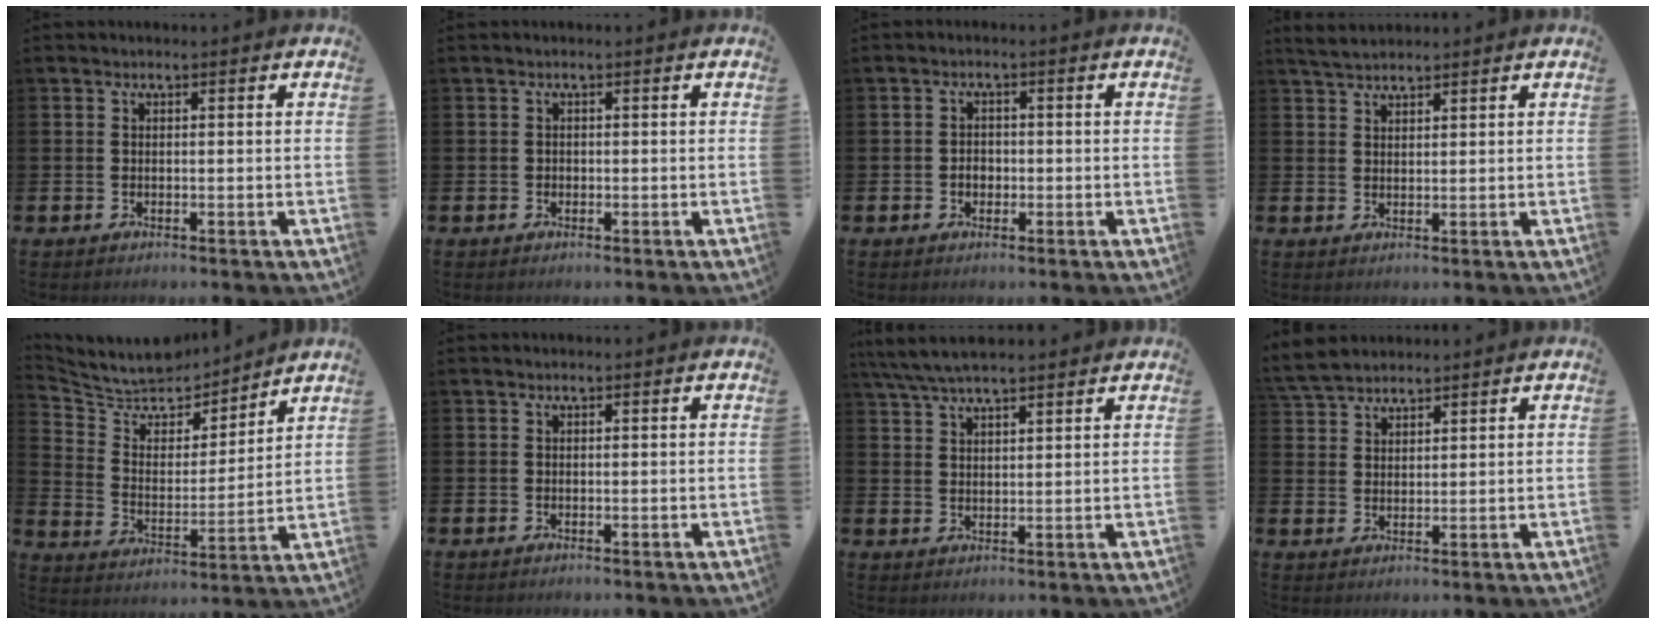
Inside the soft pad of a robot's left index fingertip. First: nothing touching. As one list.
[{"total": 0.5, "force": [-0.1, 0.5, 0.1], "torque": [-0.008, 0.007, -0.003]}, {"total": 1.8, "force": [-0.4, 1.5, 0.9], "torque": [-0.007, 0.002, -0.012]}, {"total": 3.0, "force": [2.8, 0.6, 0.8], "torque": [-0.019, -0.007, 0.053]}, {"total": 8.5, "force": [8.1, 2.3, 1.1], "torque": [-0.064, -0.067, 0.144]}, {"total": 0.0}, {"total": 5.6, "force": [5.0, 1.0, 2.3], "torque": [-0.060, -0.009, 0.092]}, {"total": 4.6, "force": [4.4, 1.1, 0.7], "torque": [-0.022, -0.012, 0.082]}]